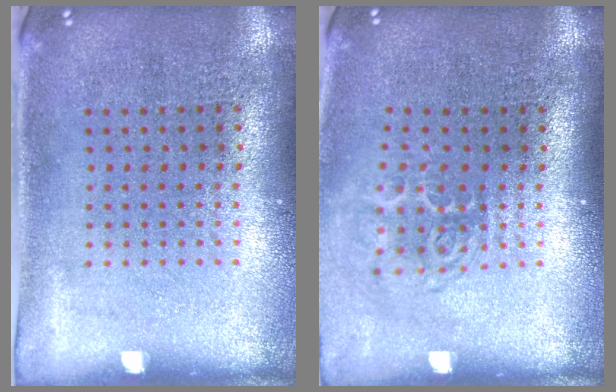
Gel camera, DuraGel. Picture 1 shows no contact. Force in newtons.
{"total": 1.7, "press": 1.1, "slide": 1.3}